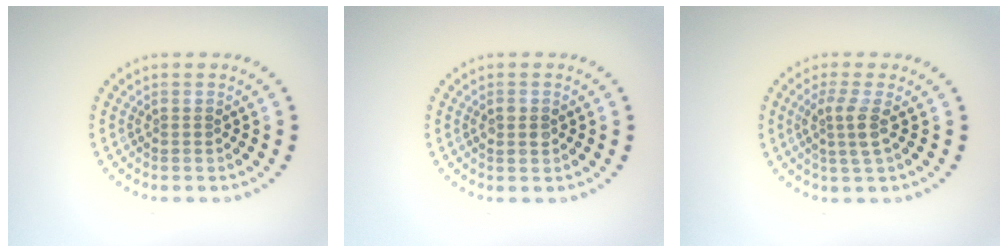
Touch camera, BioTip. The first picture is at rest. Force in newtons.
{"total": 1.2, "press": 1.2, "slide": 0.1}
{"total": 2.3, "press": 1.9, "slide": 1.4}